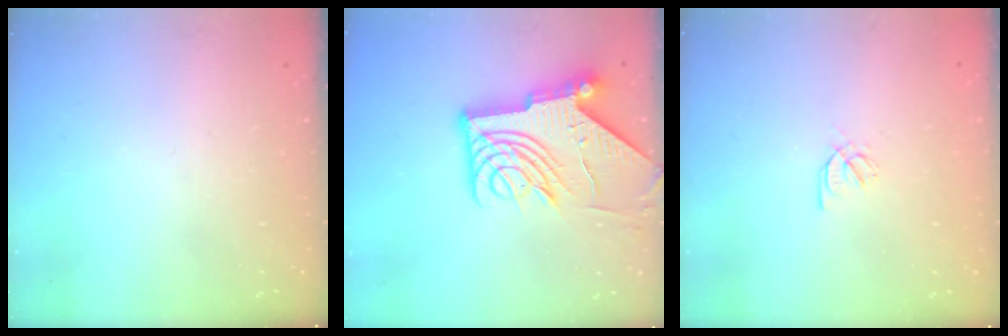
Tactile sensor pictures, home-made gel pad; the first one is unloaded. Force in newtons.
{"total": 15.2, "press": 15.1, "slide": 1.5}
{"total": 2.2, "press": 2.2, "slide": 0.0}